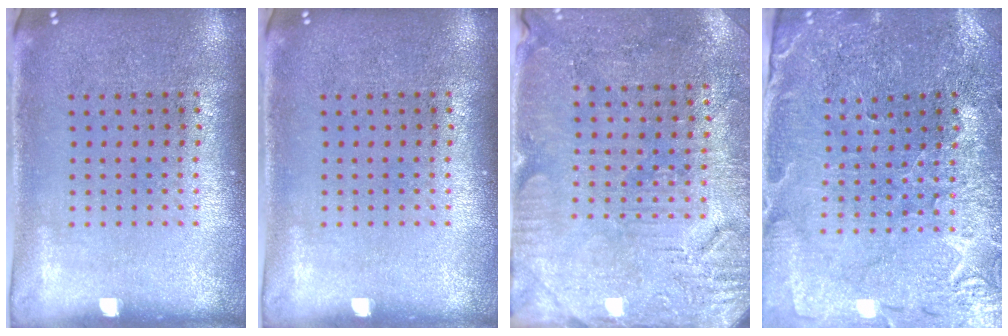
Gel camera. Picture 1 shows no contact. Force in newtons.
{"total": 0.0}
{"total": 3.0, "press": 2.9, "slide": 0.8}
{"total": 1.3, "press": 1.2, "slide": 0.2}